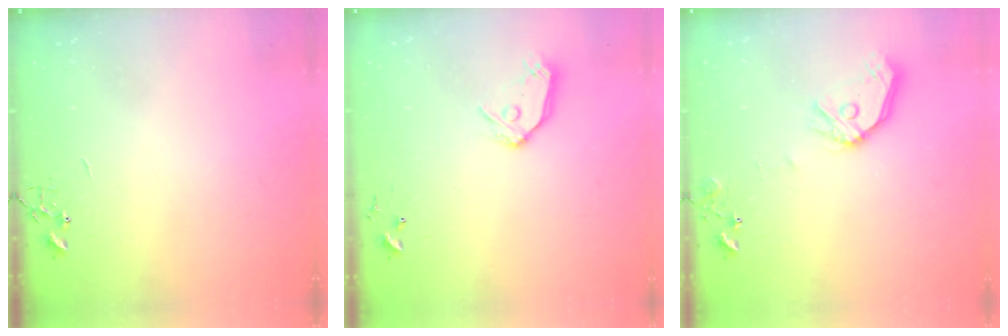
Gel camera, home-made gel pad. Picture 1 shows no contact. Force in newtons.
{"total": 9.6, "press": 9.6, "slide": 1.0}
{"total": 12.8, "press": 12.7, "slide": 1.8}